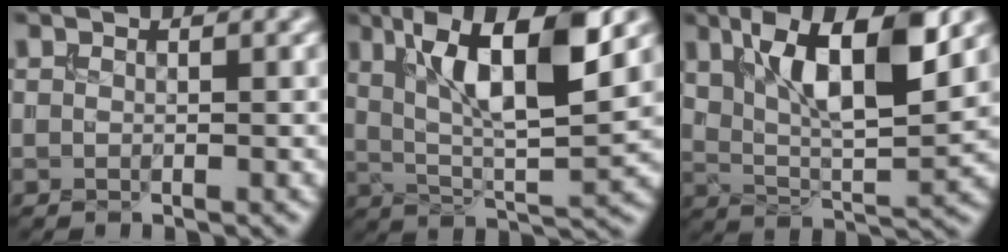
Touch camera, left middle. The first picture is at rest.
{"total": 10.1, "force": [3.5, 3.0, 9.0], "torque": [-0.149, 0.002, 0.060]}
{"total": 9.4, "force": [3.7, 3.4, 7.9], "torque": [-0.135, 0.003, 0.066]}